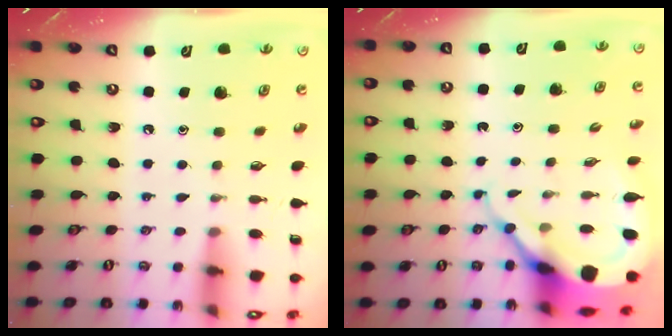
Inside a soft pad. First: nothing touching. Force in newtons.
{"total": 9.9, "press": 9.8, "slide": 1.0}